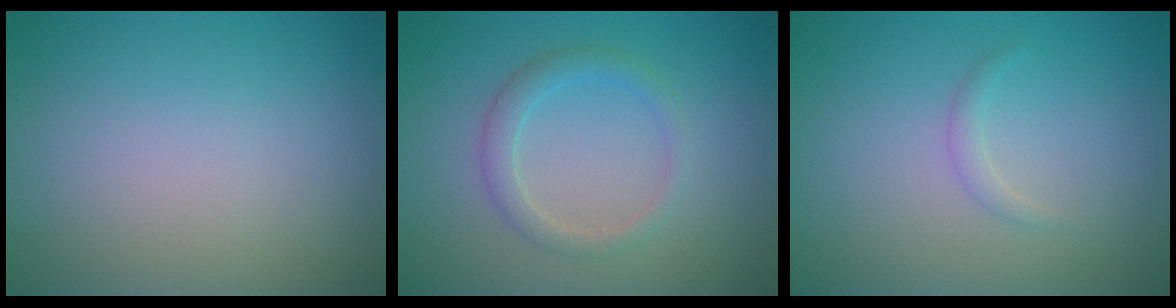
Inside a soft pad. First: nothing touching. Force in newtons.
{"total": 2.1, "press": 2.1, "slide": 0.2}
{"total": 0.8, "press": 0.8, "slide": 0.0}